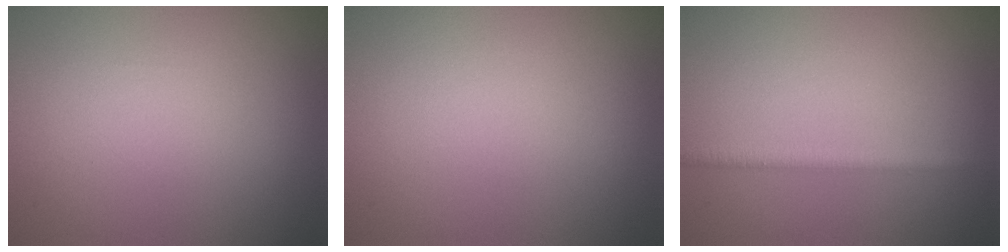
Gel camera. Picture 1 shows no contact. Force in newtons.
{"total": 0.0}
{"total": 1.9, "press": 1.9, "slide": 0.0}